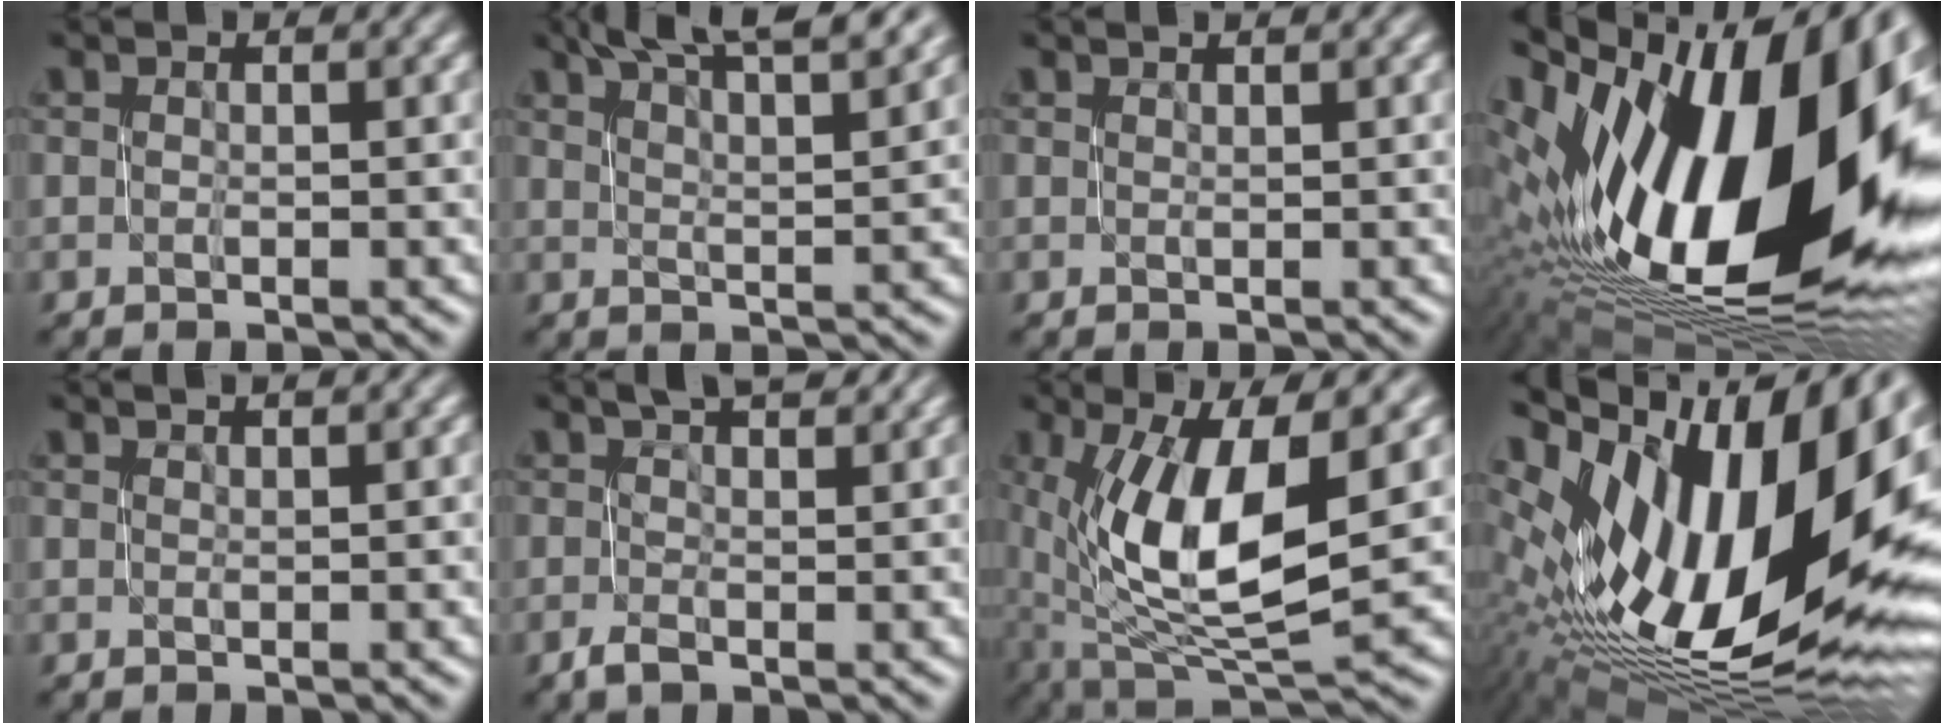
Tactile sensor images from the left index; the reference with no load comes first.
{"total": 10.2, "force": [7.9, 2.1, 6.2], "torque": [-0.070, 0.023, 0.084]}
{"total": 0.0}
{"total": 21.4, "force": [2.4, 11.1, 18.1], "torque": [-0.335, -0.011, 0.035]}
{"total": 0.8, "force": [0.7, 0.1, 0.5], "torque": [-0.004, 0.003, 0.006]}
{"total": 3.6, "force": [1.2, 1.6, 2.9], "torque": [-0.048, 0.010, 0.009]}
{"total": 10.7, "force": [1.4, 4.3, 9.7], "torque": [-0.180, -0.012, 0.032]}
{"total": 19.8, "force": [4.1, 10.3, 16.4], "torque": [-0.290, 0.016, 0.065]}